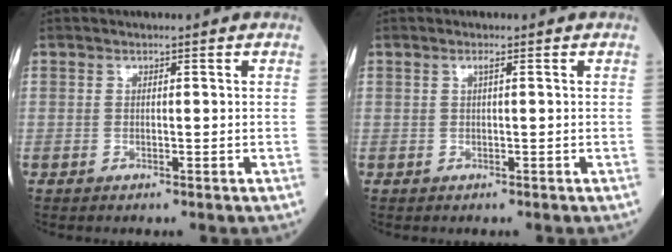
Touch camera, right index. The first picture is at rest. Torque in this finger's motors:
{"motor_torque": [0.21, -0.06, 0.09, 0.03]}